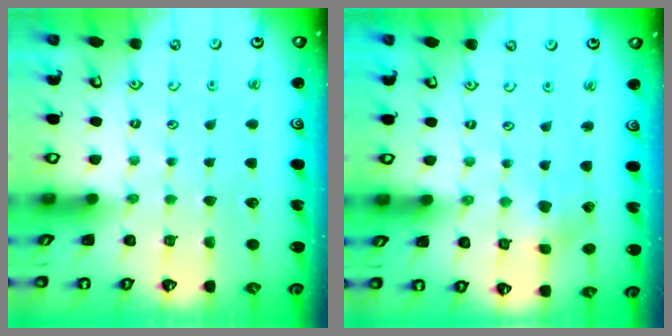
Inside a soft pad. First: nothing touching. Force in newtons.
{"total": 2.9, "press": 2.9, "slide": 0.2}